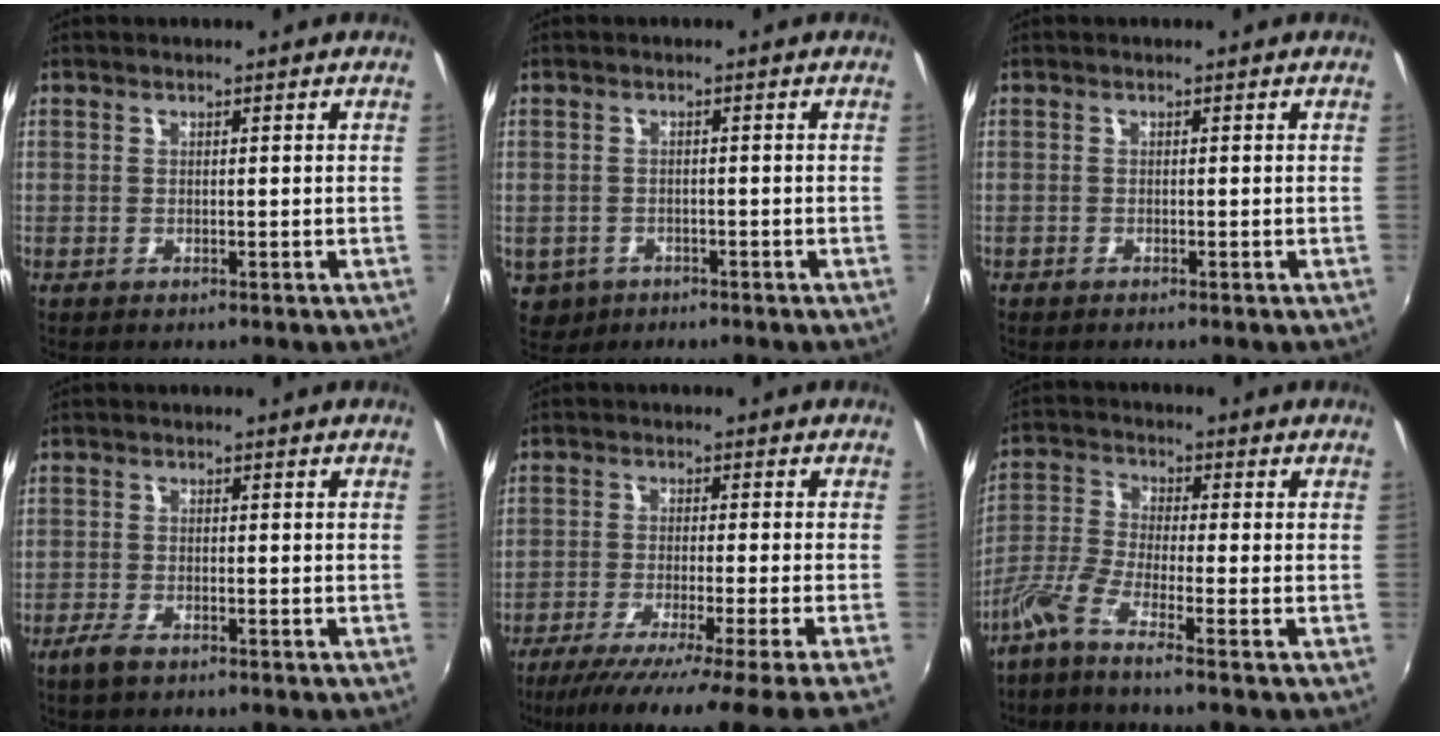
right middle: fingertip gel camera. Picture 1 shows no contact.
{"total": 5.1, "force": [-1.7, 4.3, 2.1], "torque": [-0.051, -0.010, -0.017]}
{"total": 0.0}
{"total": 2.8, "force": [-2.0, 0.9, 1.7], "torque": [-0.046, -0.004, -0.040]}
{"total": 14.9, "force": [-12.5, -2.8, 7.5], "torque": [-0.127, -0.048, -0.186]}
{"total": 5.5, "force": [-3.8, -0.3, 4.0], "torque": [-0.095, -0.002, -0.080]}